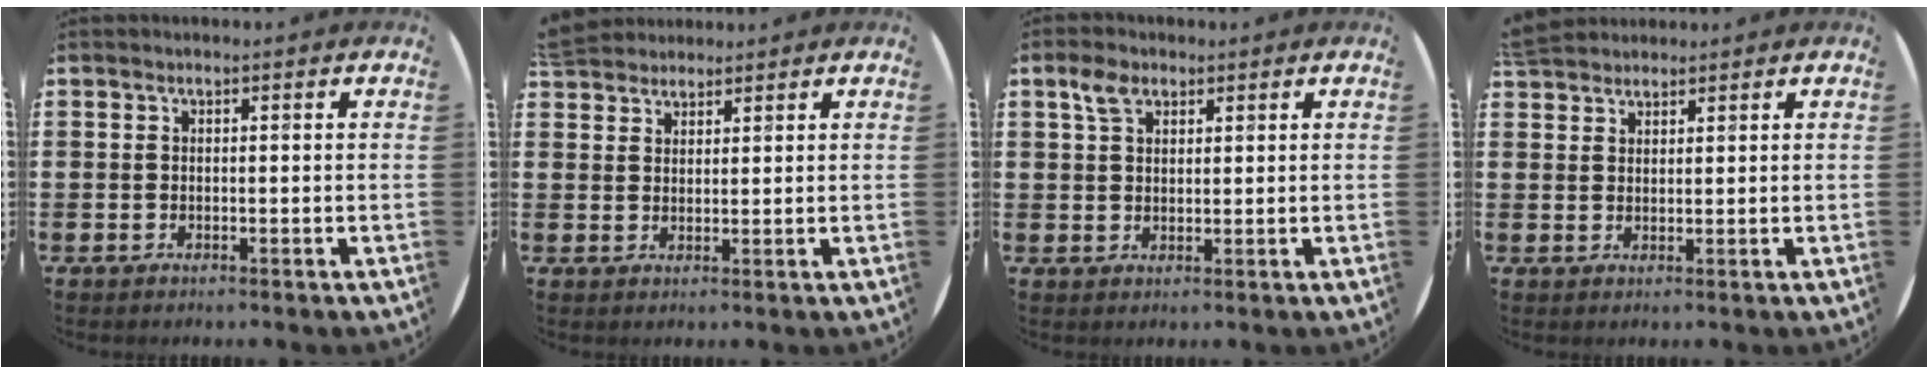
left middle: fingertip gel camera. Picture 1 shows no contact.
{"total": 3.4, "force": [3.3, 1.1, 0.0], "torque": [-0.009, -0.002, 0.064]}
{"total": 3.2, "force": [2.1, 1.8, 1.6], "torque": [-0.027, 0.003, 0.038]}
{"total": 3.1, "force": [3.0, 0.9, 0.3], "torque": [-0.011, -0.002, 0.058]}